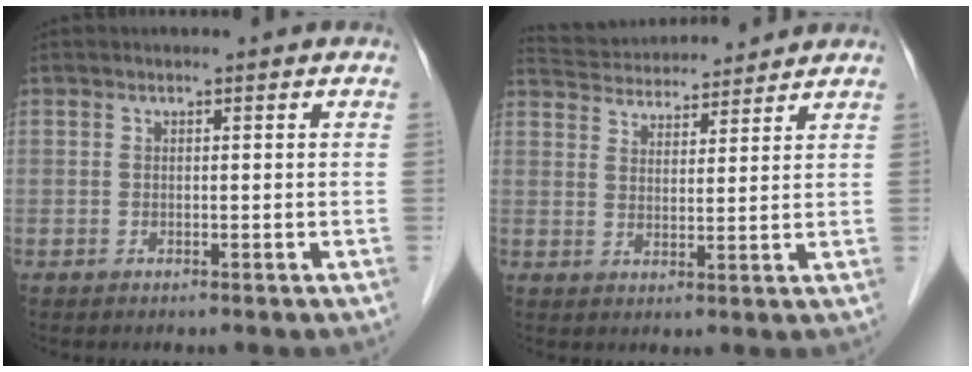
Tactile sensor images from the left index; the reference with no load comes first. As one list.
[{"total": 11.1, "force": [10.6, 1.8, 2.7], "torque": [-0.052, 0.027, 0.168]}]